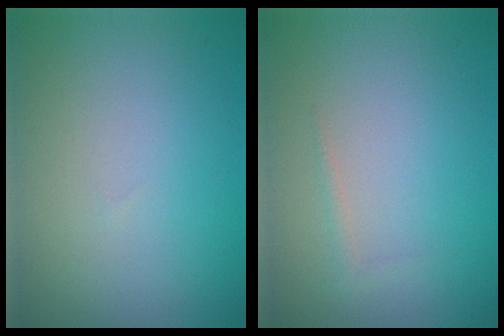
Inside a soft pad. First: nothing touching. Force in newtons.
{"total": 0.6, "press": 0.6, "slide": 0.0}